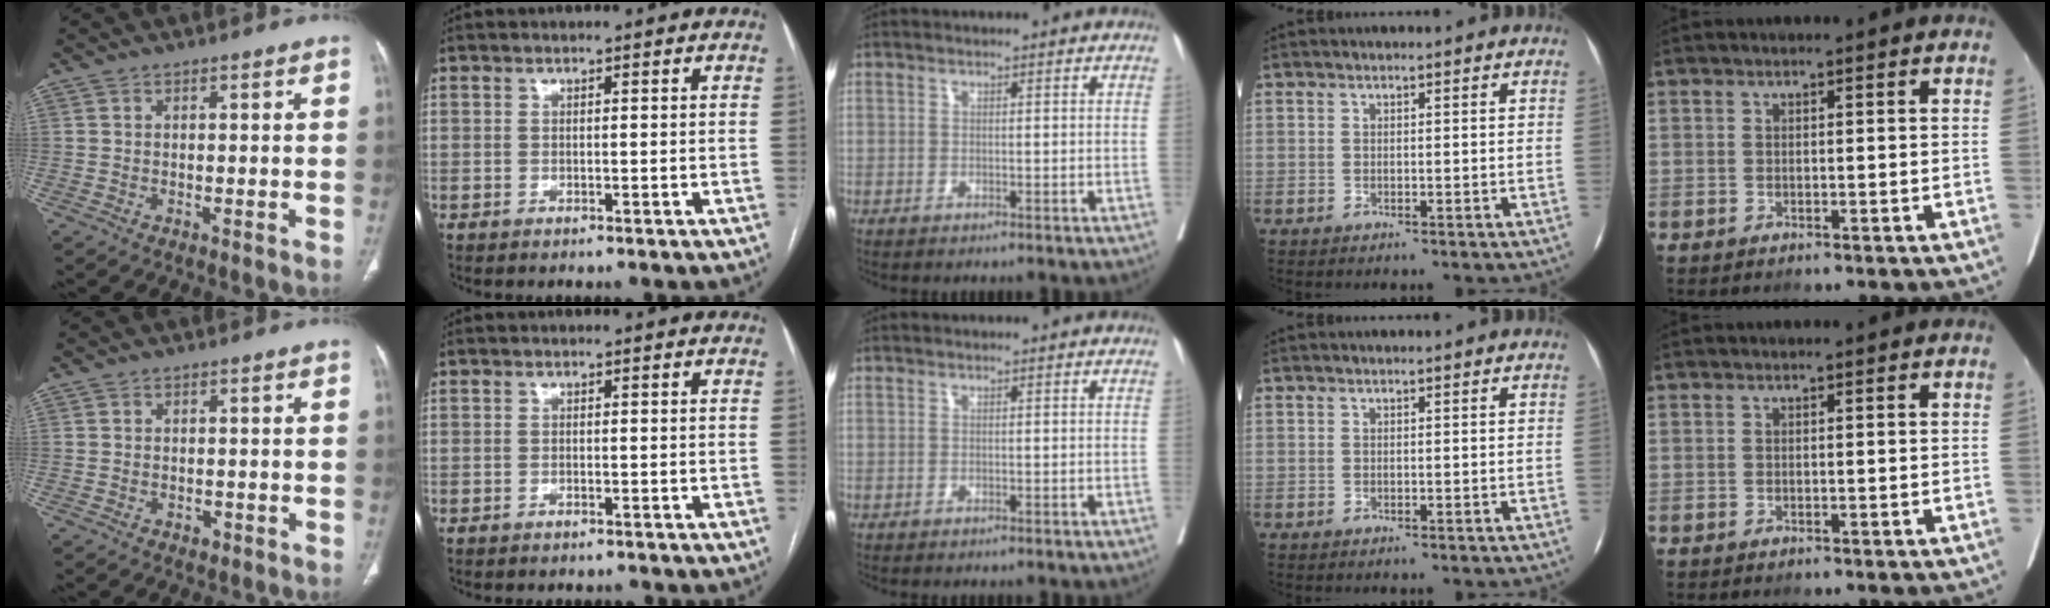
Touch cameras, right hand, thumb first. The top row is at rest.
{"thumb": {"total": 1.3, "force": [-0.5, 1.0, 0.7], "torque": [-0.011, 0.005, -0.003]}, "index": {"total": 0.7, "force": [-0.7, 0.2, 0.1], "torque": [-0.009, -0.001, -0.007]}}